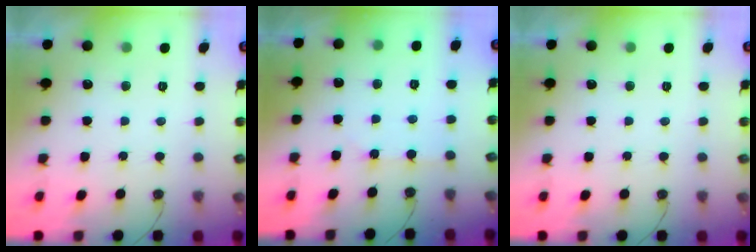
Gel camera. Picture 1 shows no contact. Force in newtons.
{"total": 2.2, "press": 2.2, "slide": 0.4}
{"total": 0.0}